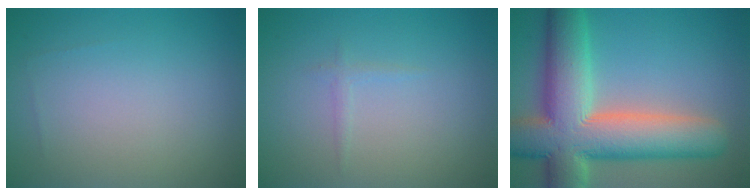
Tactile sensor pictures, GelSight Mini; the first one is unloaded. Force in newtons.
{"total": 0.7, "press": 0.7, "slide": 0.1}
{"total": 13.2, "press": 13.2, "slide": 1.4}